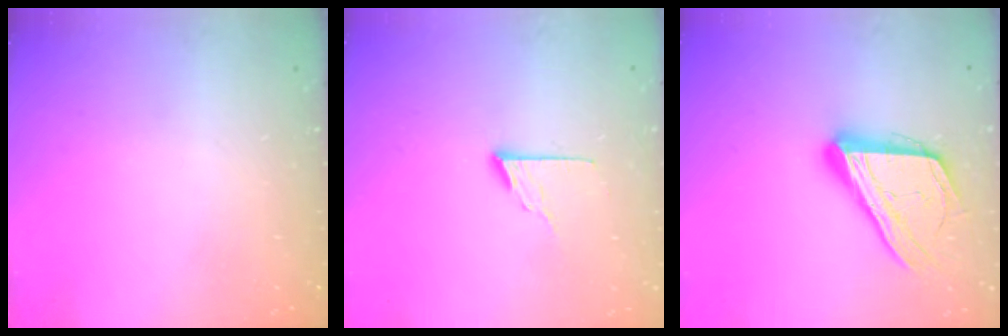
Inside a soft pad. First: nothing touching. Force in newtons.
{"total": 7.4, "press": 7.4, "slide": 0.6}
{"total": 18.8, "press": 18.7, "slide": 2.4}